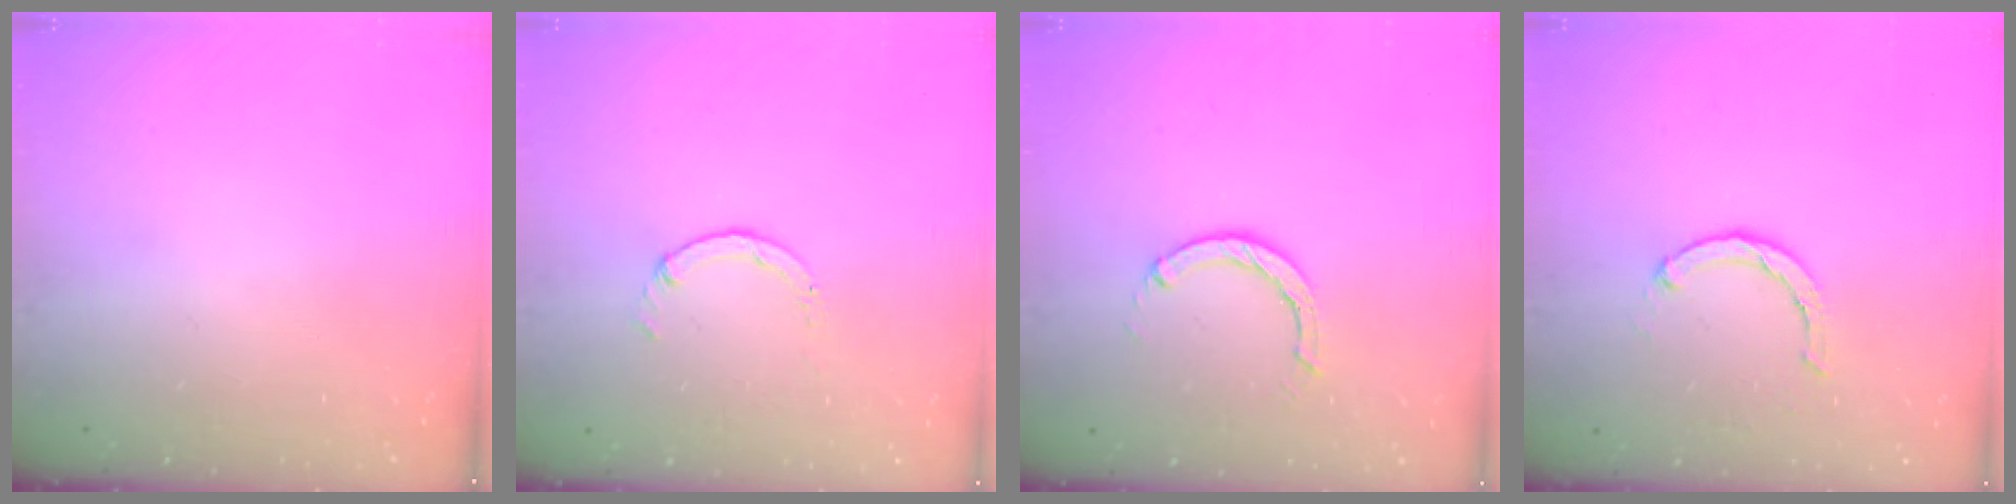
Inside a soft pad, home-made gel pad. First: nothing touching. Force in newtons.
{"total": 0.7, "press": 0.7, "slide": 0.2}
{"total": 2.9, "press": 2.9, "slide": 0.4}
{"total": 2.4, "press": 2.4, "slide": 0.4}